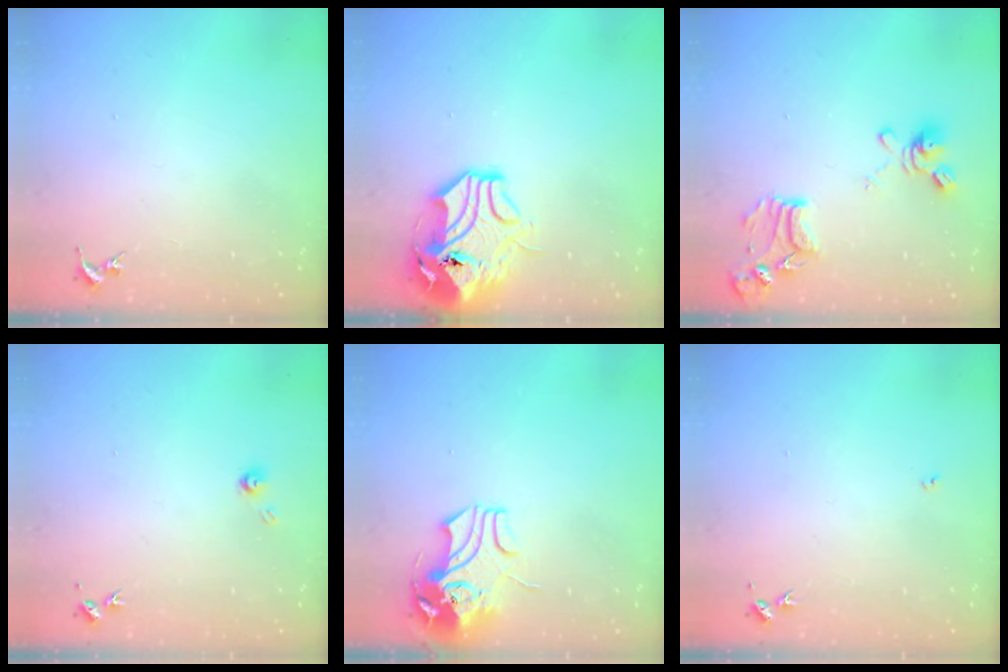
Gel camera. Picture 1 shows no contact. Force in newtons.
{"total": 13.8, "press": 13.6, "slide": 2.0}
{"total": 14.6, "press": 14.6, "slide": 1.4}
{"total": 4.3, "press": 4.3, "slide": 0.3}
{"total": 9.6, "press": 9.5, "slide": 1.4}
{"total": 3.0, "press": 3.0, "slide": 0.4}